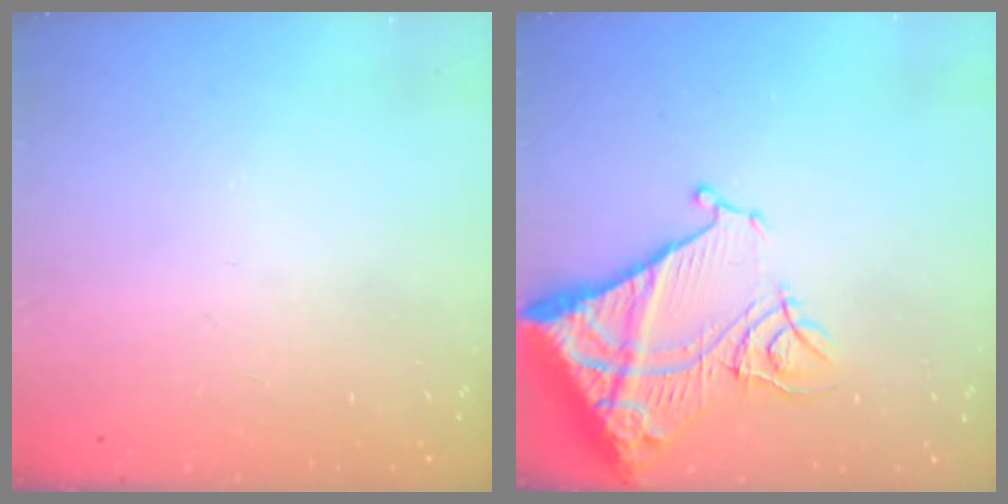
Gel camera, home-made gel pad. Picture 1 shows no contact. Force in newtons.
{"total": 18.4, "press": 18.3, "slide": 2.2}